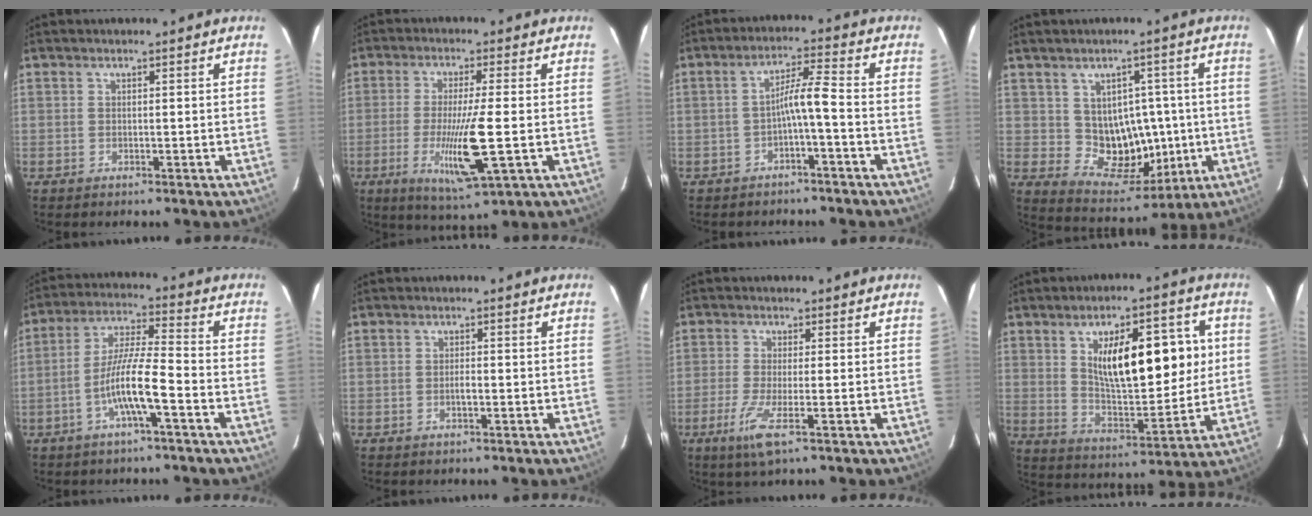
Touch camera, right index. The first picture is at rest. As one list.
[{"total": 10.6, "force": [-2.4, 0.2, 10.4], "torque": [-0.192, -0.028, -0.042]}, {"total": 4.9, "force": [-1.6, -0.2, 4.6], "torque": [-0.078, 0.019, -0.025]}, {"total": 9.8, "force": [0.1, 7.2, 6.6], "torque": [-0.091, 0.021, 0.028]}, {"total": 9.4, "force": [-3.6, 0.5, 8.7], "torque": [-0.169, 0.009, -0.070]}, {"total": 1.2, "force": [-0.4, 0.3, 1.1], "torque": [-0.018, 0.002, -0.007]}, {"total": 5.2, "force": [-2.5, 0.2, 4.6], "torque": [-0.093, -0.016, -0.049]}, {"total": 16.4, "force": [4.0, 6.1, 14.7], "torque": [-0.227, 0.017, 0.071]}]